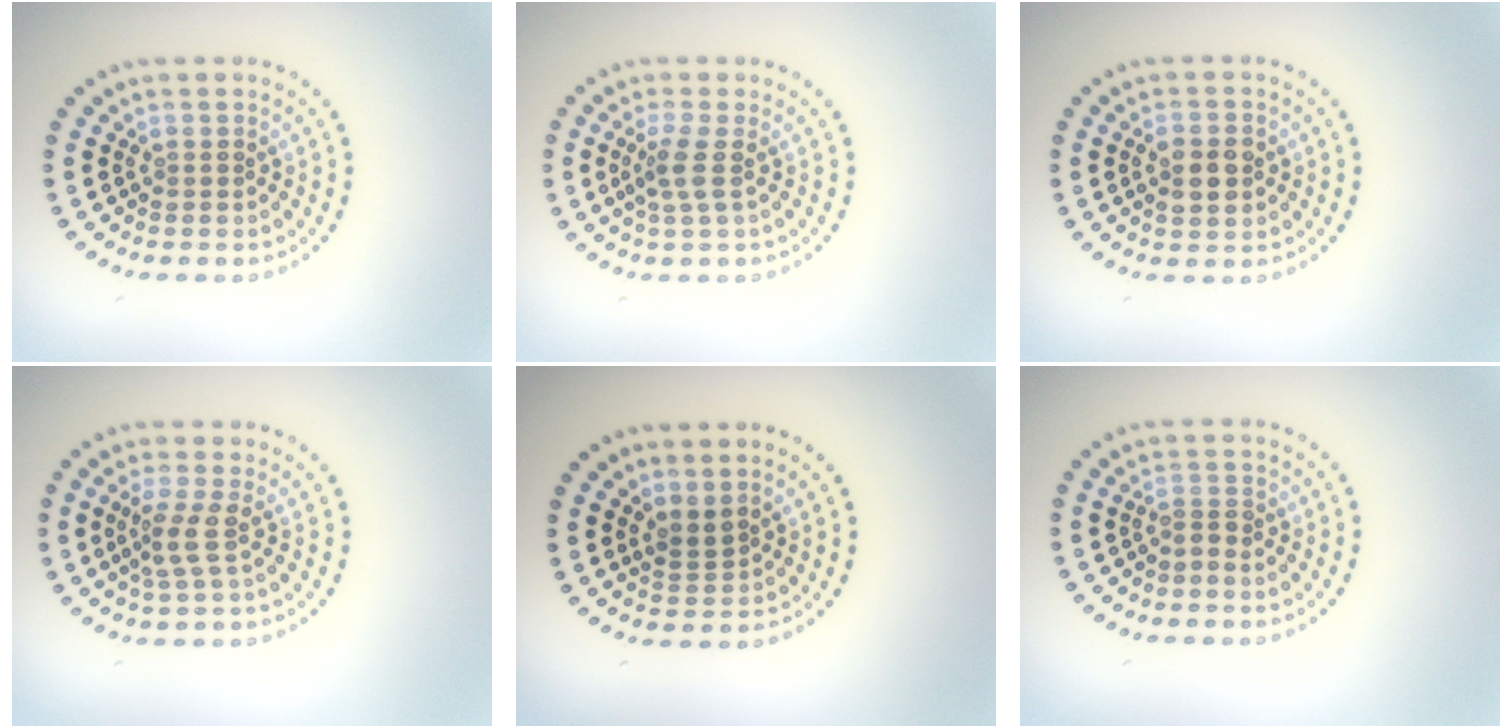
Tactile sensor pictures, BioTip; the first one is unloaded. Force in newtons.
{"total": 2.0, "press": 1.5, "slide": 1.4}
{"total": 2.8, "press": 2.8, "slide": 0.2}
{"total": 2.4, "press": 1.7, "slide": 1.8}
{"total": 1.7, "press": 1.2, "slide": 1.2}
{"total": 1.2, "press": 0.7, "slide": 1.0}